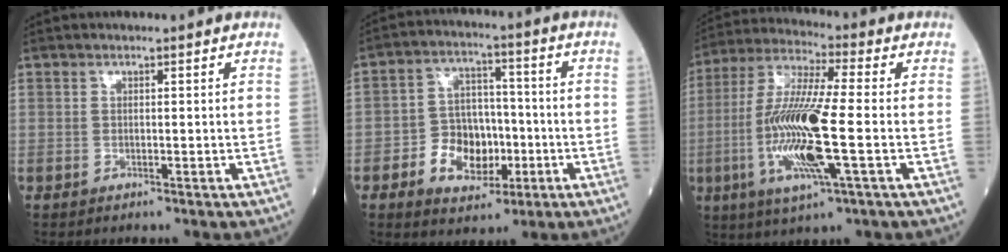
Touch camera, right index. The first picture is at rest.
{"total": 9.2, "force": [-2.9, 6.6, 5.8], "torque": [-0.103, 0.020, -0.044]}
{"total": 15.6, "force": [-3.0, 1.3, 15.3], "torque": [-0.318, -0.011, -0.060]}